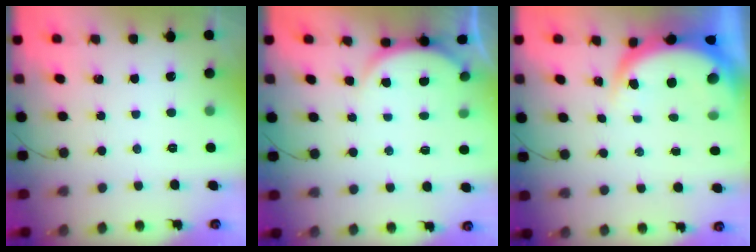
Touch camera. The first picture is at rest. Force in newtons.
{"total": 3.7, "press": 3.6, "slide": 0.6}
{"total": 5.7, "press": 5.6, "slide": 0.8}